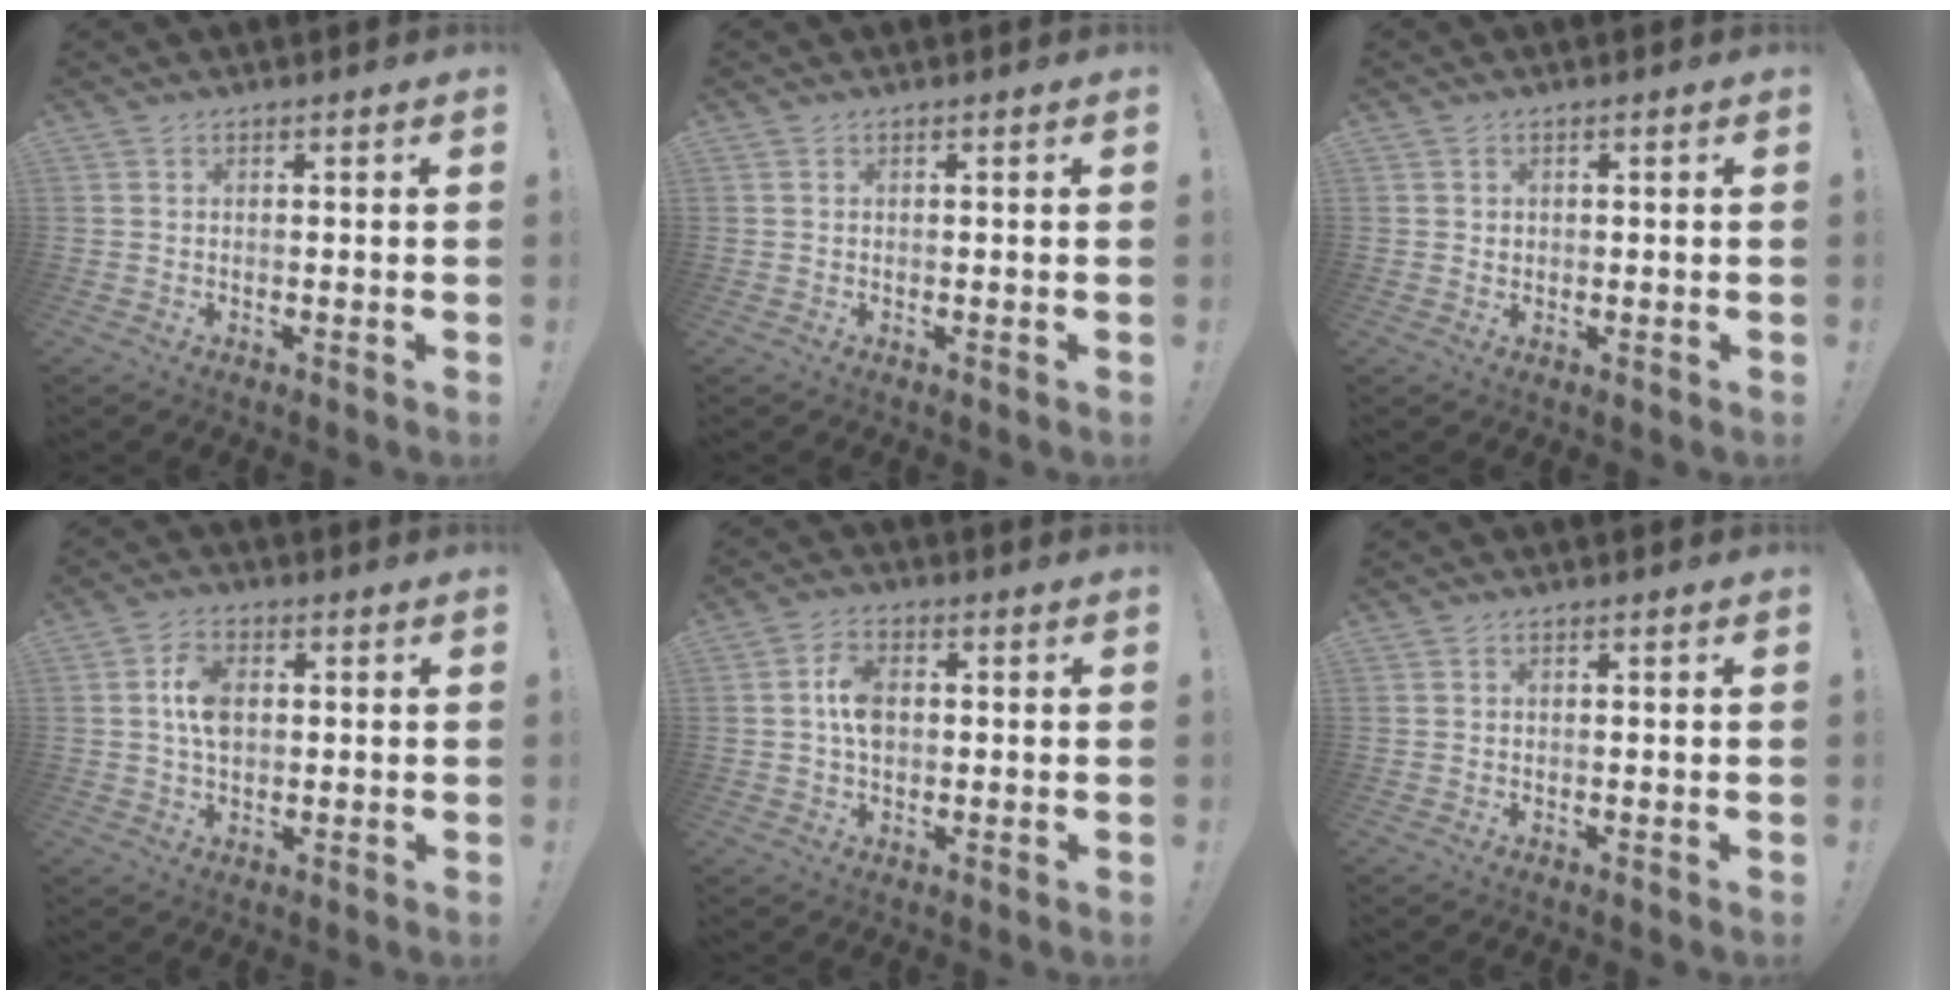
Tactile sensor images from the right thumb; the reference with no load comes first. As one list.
[{"total": 0.0}, {"total": 1.2, "force": [0.4, 1.1, 0.2], "torque": [0.001, 0.000, 0.007]}, {"total": 7.8, "force": [0.7, 5.0, 6.0], "torque": [-0.109, 0.005, 0.011]}, {"total": 6.9, "force": [0.1, 4.6, 5.2], "torque": [-0.087, 0.008, 0.003]}, {"total": 0.0}]